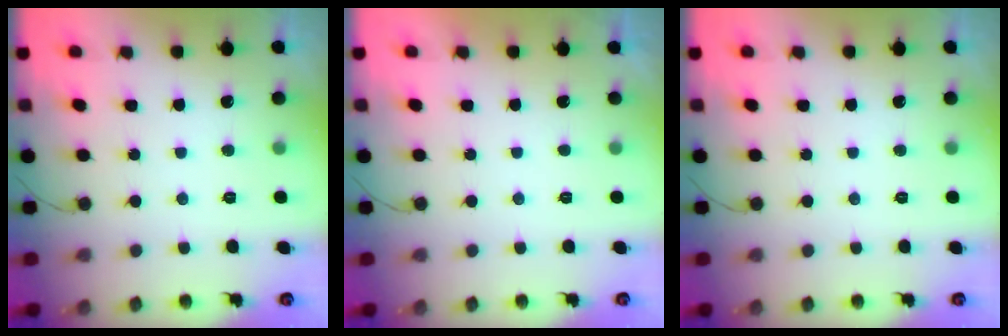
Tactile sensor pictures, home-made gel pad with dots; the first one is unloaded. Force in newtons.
{"total": 2.2, "press": 2.1, "slide": 0.4}
{"total": 0.0}